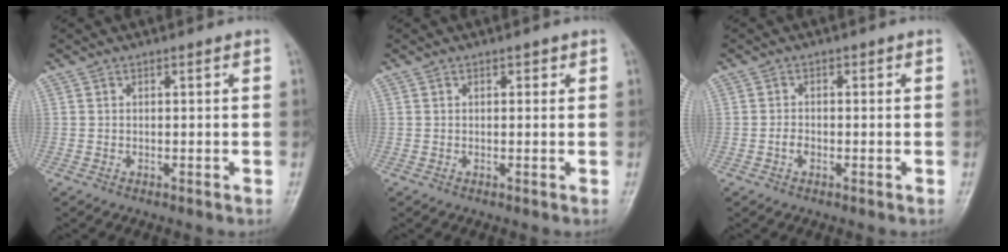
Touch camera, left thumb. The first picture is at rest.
{"total": 0.8, "force": [0.4, 0.5, 0.5], "torque": [0.001, 0.000, 0.003]}
{"total": 1.7, "force": [-0.7, 1.2, 0.9], "torque": [-0.014, 0.005, -0.015]}